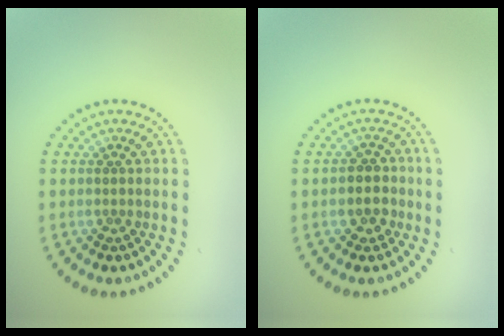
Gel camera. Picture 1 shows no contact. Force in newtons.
{"total": 2.4, "press": 2.2, "slide": 1.0}